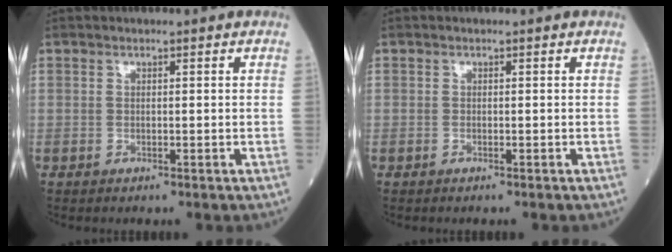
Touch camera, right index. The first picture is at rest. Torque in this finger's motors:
{"motor_torque": [-0.84, 0.31, -1.05, -0.21]}